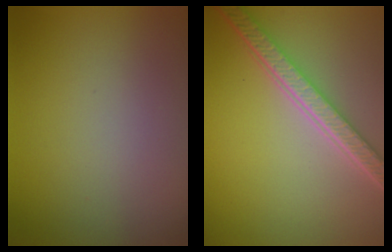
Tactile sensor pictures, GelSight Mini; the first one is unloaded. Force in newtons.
{"total": 5.6, "press": 4.2, "slide": 3.8}